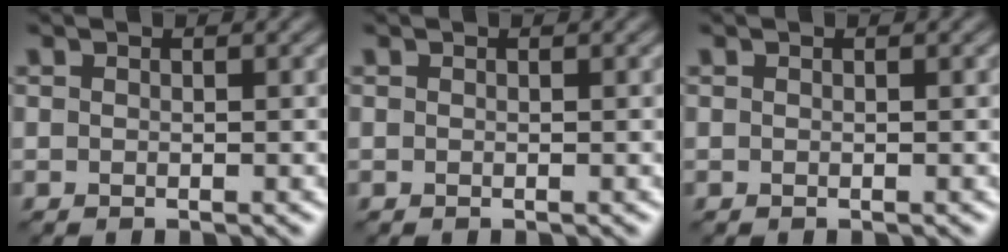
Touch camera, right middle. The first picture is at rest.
{"total": 0.0}
{"total": 0.0}